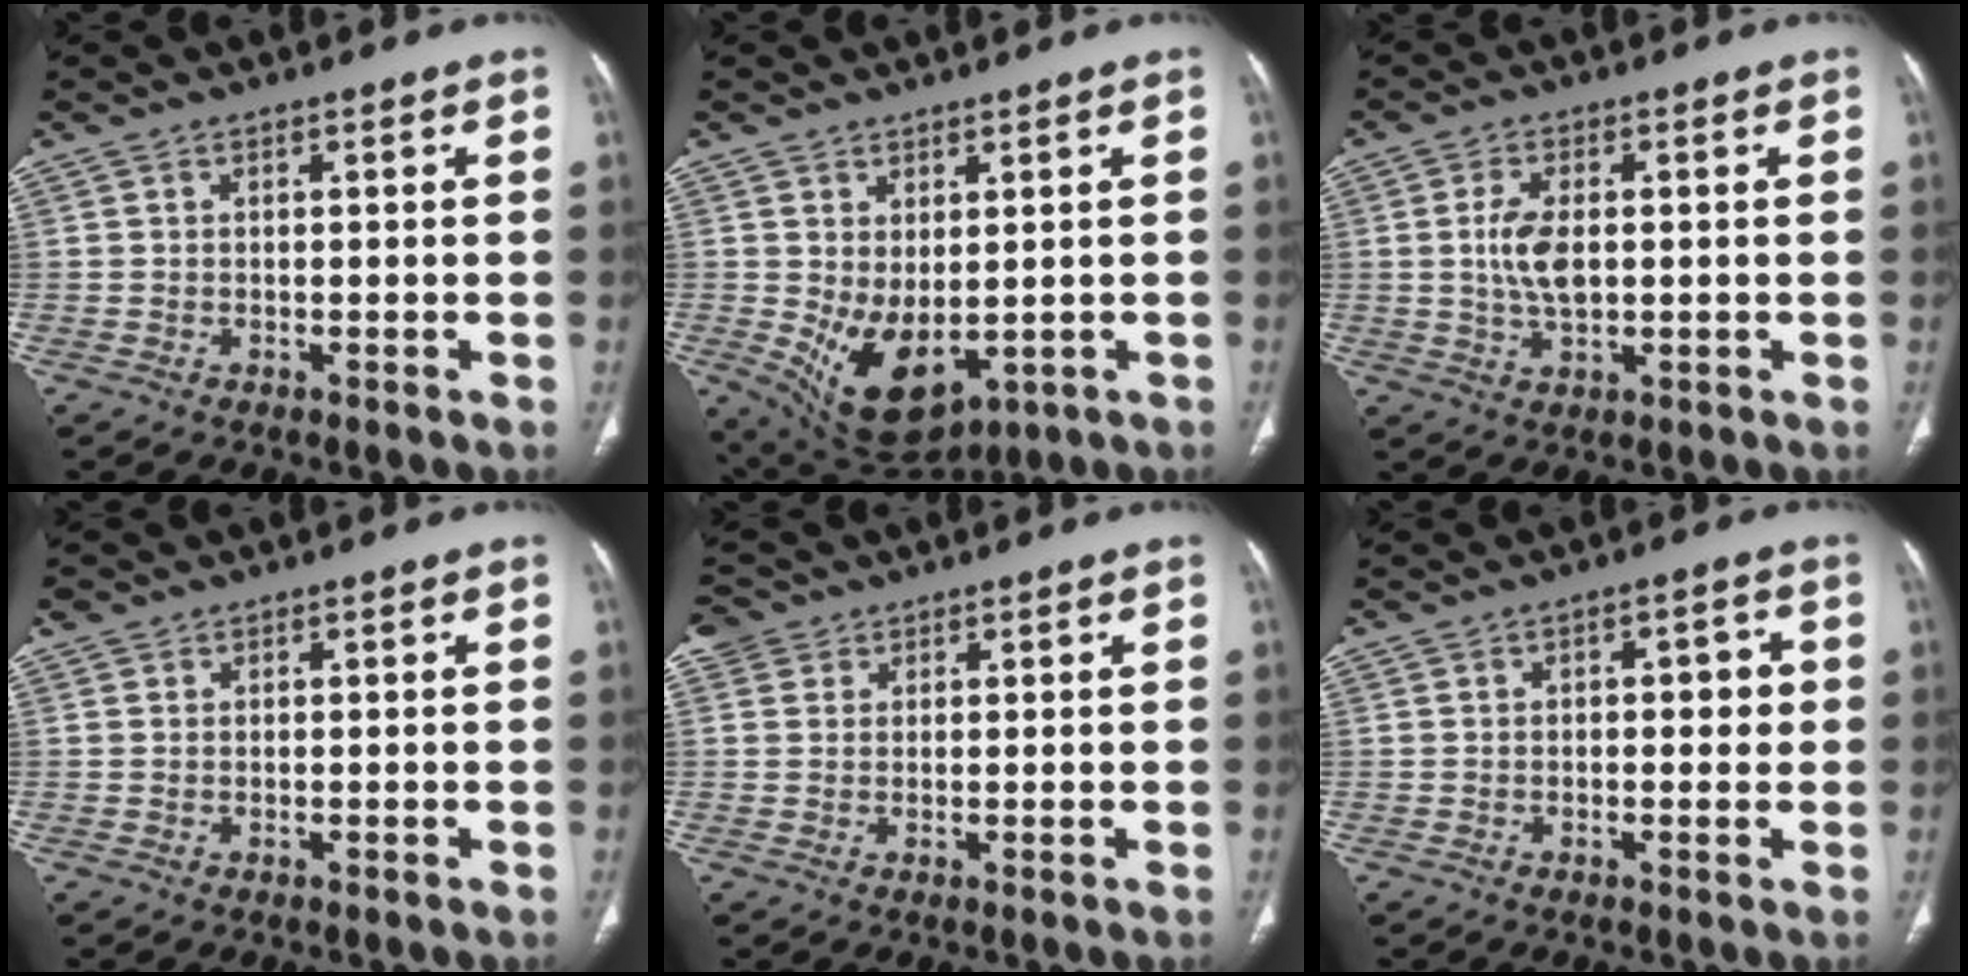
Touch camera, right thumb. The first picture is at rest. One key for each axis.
{"total": 10.7, "fx": -1.1, "fy": 6.1, "fz": 8.7, "tx": -0.135, "ty": -0.011, "tz": 0.015}
{"total": 6.4, "fx": 0.5, "fy": 3.3, "fz": 5.5, "tx": -0.110, "ty": -0.003, "tz": 0.011}
{"total": 0.9, "fx": 0.6, "fy": 0.7, "fz": 0.0, "tx": 0.011, "ty": 0.003, "tz": 0.006}
{"total": 3.0, "fx": 1.6, "fy": 2.6, "fz": 0.2, "tx": 0.013, "ty": 0.003, "tz": 0.023}
{"total": 3.8, "fx": 0.3, "fy": 2.1, "fz": 3.2, "tx": -0.022, "ty": 0.004, "tz": 0.000}